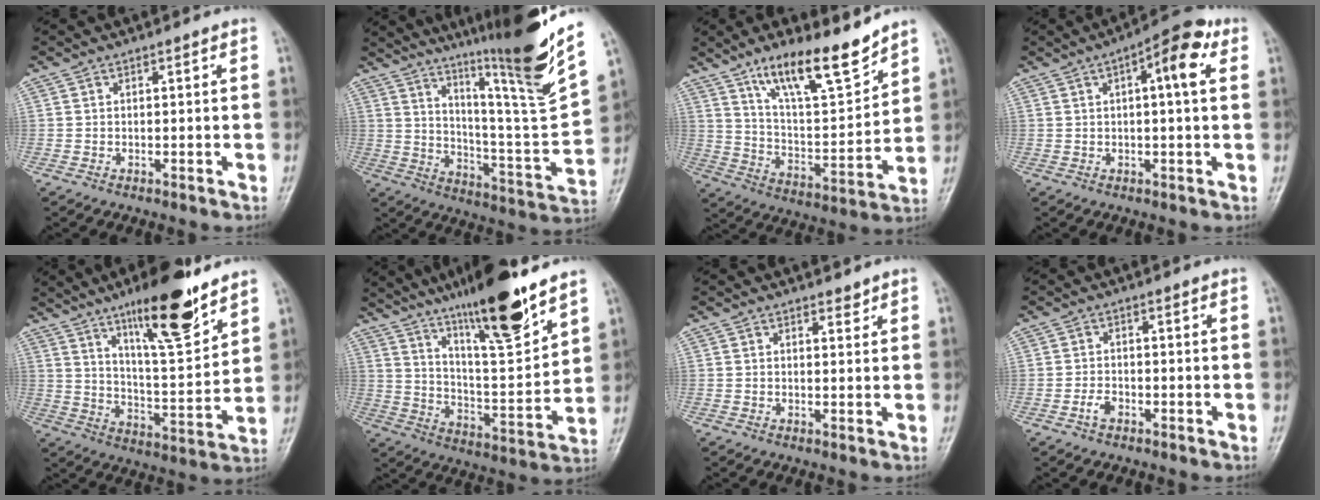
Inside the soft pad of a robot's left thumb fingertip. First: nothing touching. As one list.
[{"total": 24.3, "force": [15.7, 1.2, 18.5], "torque": [-0.258, -0.085, 0.251]}, {"total": 15.9, "force": [11.6, 4.0, 10.1], "torque": [-0.144, -0.075, 0.210]}, {"total": 8.4, "force": [2.7, 2.5, 7.6], "torque": [-0.101, 0.017, 0.030]}, {"total": 17.3, "force": [11.5, 4.0, 12.3], "torque": [-0.171, -0.071, 0.195]}, {"total": 19.4, "force": [13.8, 3.0, 13.3], "torque": [-0.193, -0.078, 0.235]}, {"total": 1.7, "force": [1.5, 0.7, 0.5], "torque": [0.003, -0.012, 0.020]}, {"total": 1.9, "force": [-1.0, 1.1, 1.1], "torque": [-0.022, 0.005, -0.021]}]